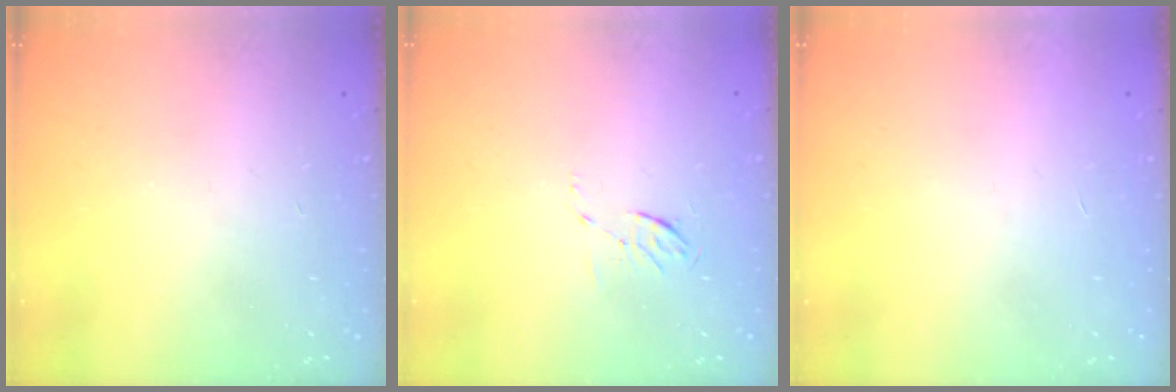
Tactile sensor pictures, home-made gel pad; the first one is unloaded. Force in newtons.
{"total": 4.0, "press": 3.7, "slide": 1.4}
{"total": 1.7, "press": 1.7, "slide": 0.1}